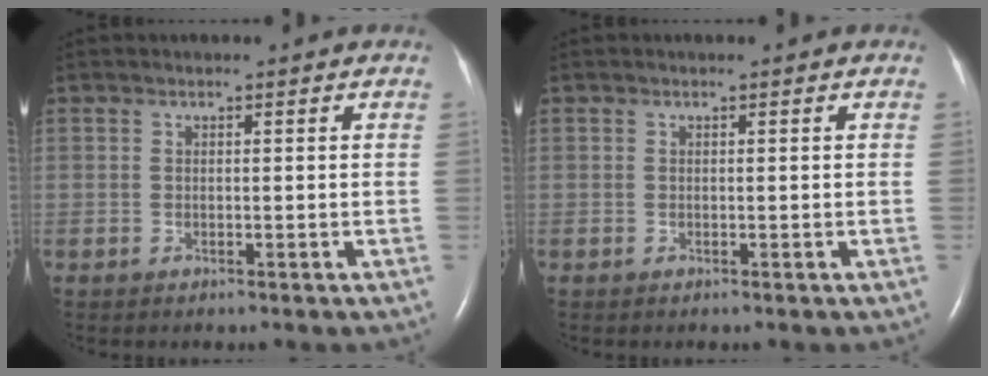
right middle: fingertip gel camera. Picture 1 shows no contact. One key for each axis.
{"total": 0.0}